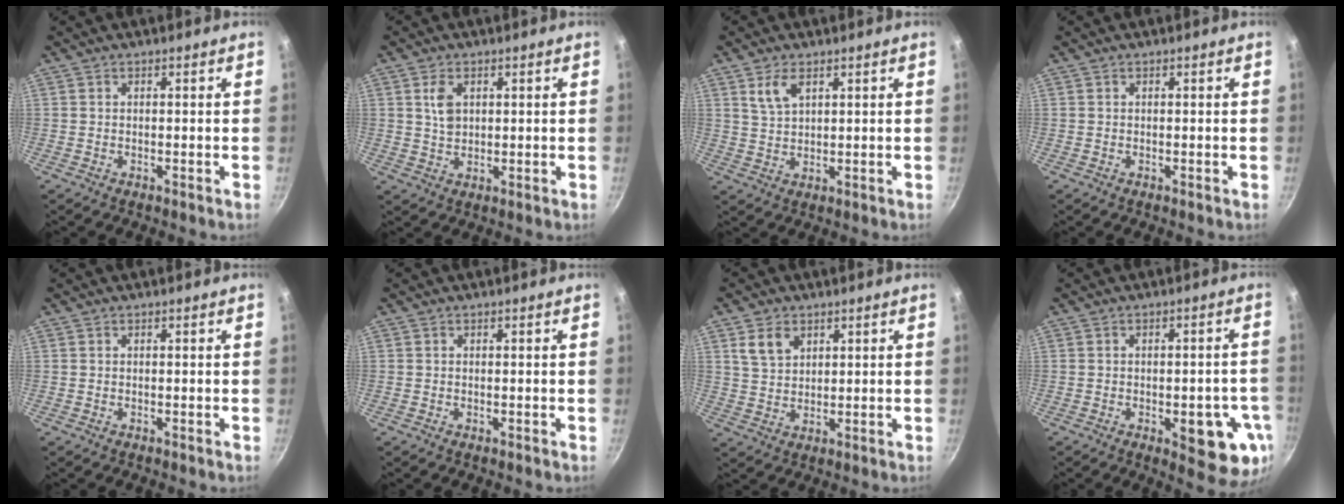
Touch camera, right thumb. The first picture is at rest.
{"total": 4.1, "force": [1.5, 2.6, 2.8], "torque": [-0.044, -0.007, 0.032]}
{"total": 4.4, "force": [2.4, 2.2, 3.0], "torque": [-0.054, -0.011, 0.052]}
{"total": 0.0}
{"total": 0.0}
{"total": 0.0}
{"total": 5.4, "force": [2.8, 3.7, 2.9], "torque": [-0.040, -0.013, 0.057]}
{"total": 11.7, "force": [-3.9, 4.4, 10.1], "torque": [-0.101, 0.013, -0.035]}